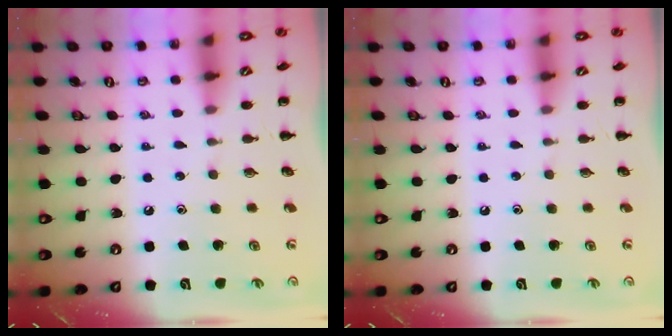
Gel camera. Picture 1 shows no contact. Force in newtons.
{"total": 0.0}